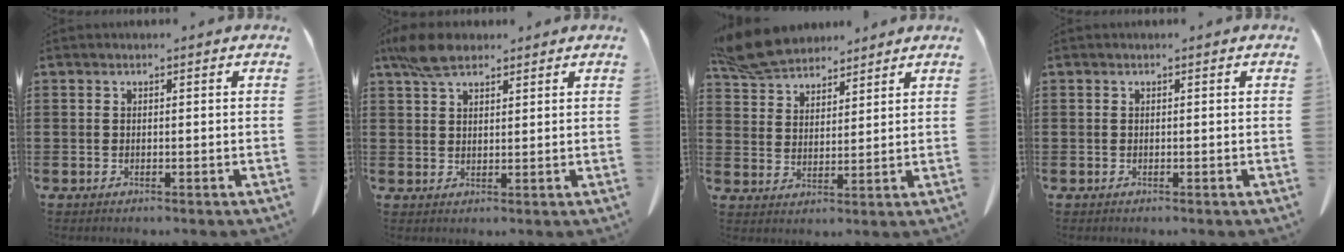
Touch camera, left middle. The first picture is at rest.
{"total": 5.4, "force": [3.9, 2.2, 3.0], "torque": [-0.070, 0.005, 0.074]}
{"total": 8.0, "force": [7.2, 2.4, 2.6], "torque": [-0.079, -0.015, 0.138]}
{"total": 0.0}